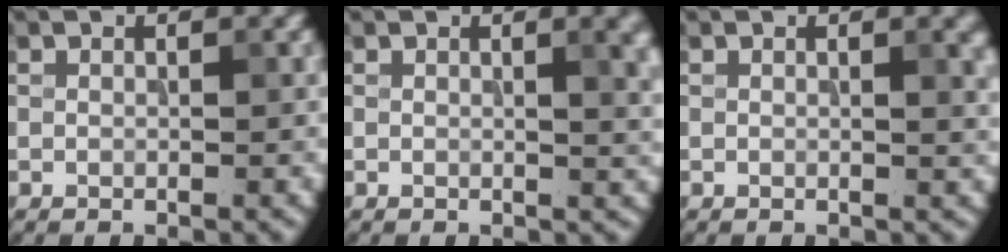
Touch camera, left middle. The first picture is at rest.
{"total": 2.7, "force": [0.9, 0.7, 2.5], "torque": [-0.025, 0.001, 0.012]}
{"total": 1.7, "force": [0.8, 0.4, 1.5], "torque": [-0.018, -0.001, 0.012]}